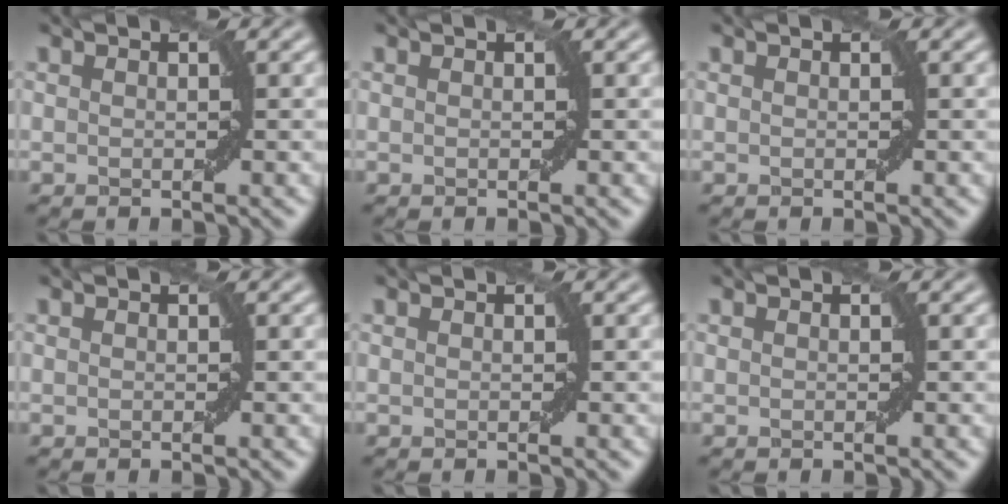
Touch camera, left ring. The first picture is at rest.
{"total": 0.0}
{"total": 0.0}
{"total": 0.0}
{"total": 0.0}
{"total": 0.0}